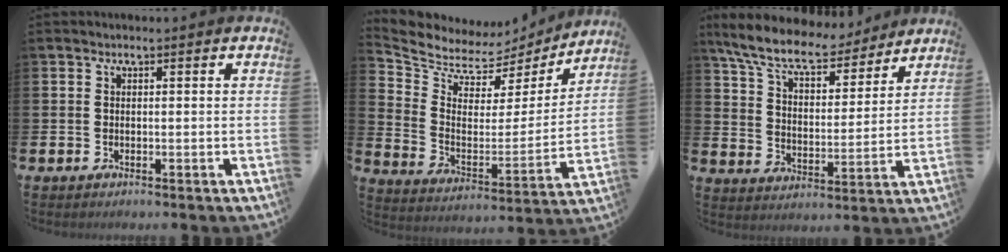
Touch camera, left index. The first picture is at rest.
{"total": 6.6, "force": [6.0, 2.6, 0.5], "torque": [-0.051, -0.053, 0.100]}
{"total": 9.6, "force": [8.6, 2.3, 3.3], "torque": [-0.095, -0.054, 0.151]}